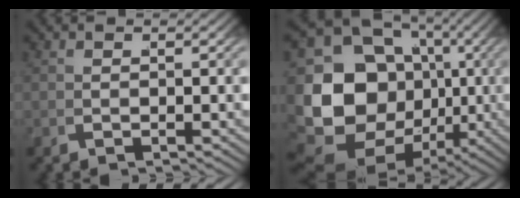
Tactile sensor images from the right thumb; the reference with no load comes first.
{"total": 17.6, "force": [-0.1, 14.0, 10.7], "torque": [-0.260, -0.069, 0.030]}